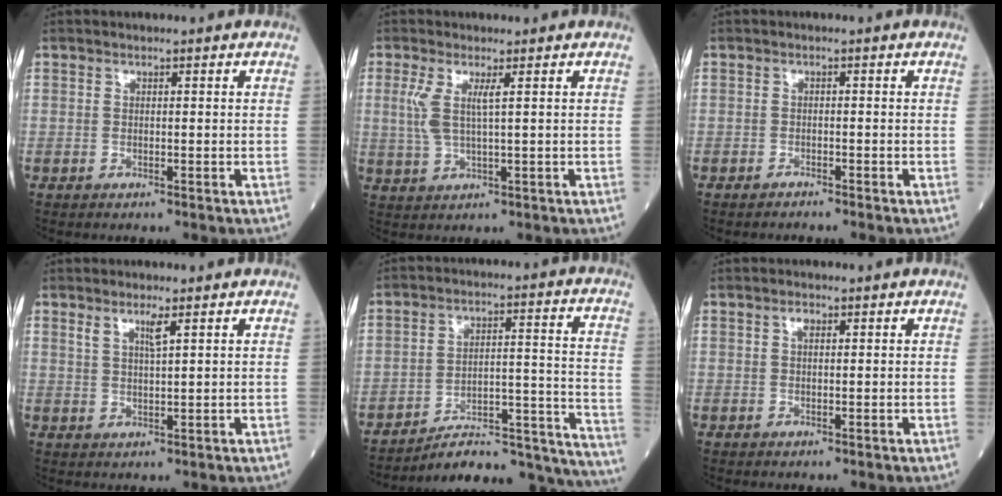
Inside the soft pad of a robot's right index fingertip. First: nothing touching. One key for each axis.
{"total": 4.1, "fx": 1.1, "fy": 0.4, "fz": 3.9, "tx": -0.096, "ty": 0.004, "tz": 0.028}
{"total": 0.9, "fx": -0.9, "fy": 0.0, "fz": 0.0, "tx": -0.003, "ty": -0.002, "tz": -0.016}
{"total": 2.6, "fx": 1.5, "fy": 0.1, "fz": 2.2, "tx": -0.047, "ty": -0.001, "tz": 0.030}
{"total": 22.5, "fx": -21.6, "fy": 1.8, "fz": 6.1, "tx": -0.020, "ty": 0.039, "tz": -0.296}
{"total": 1.1, "fx": 0.5, "fy": 0.5, "fz": 0.8, "tx": -0.017, "ty": 0.001, "tz": 0.006}